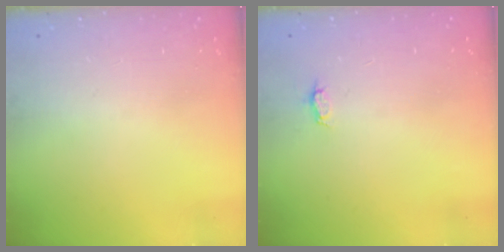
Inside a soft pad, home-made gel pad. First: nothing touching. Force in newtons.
{"total": 2.9, "press": 2.9, "slide": 0.4}